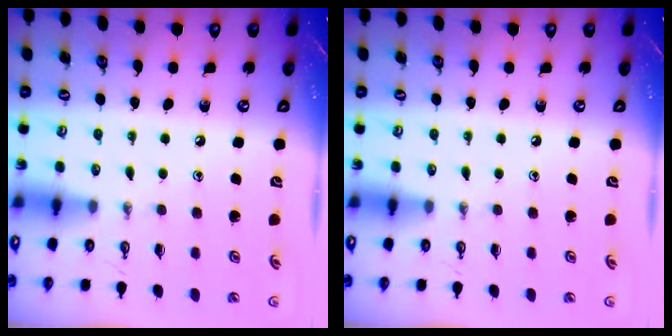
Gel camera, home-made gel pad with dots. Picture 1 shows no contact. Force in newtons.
{"total": 0.0}